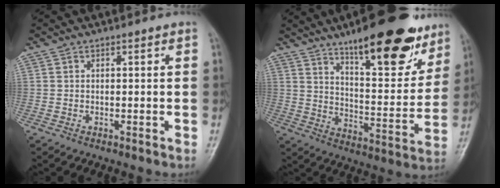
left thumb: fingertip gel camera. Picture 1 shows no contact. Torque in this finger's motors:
{"motor_torque": [1.06, 0.87, 1.46, -1.31, 0.20]}